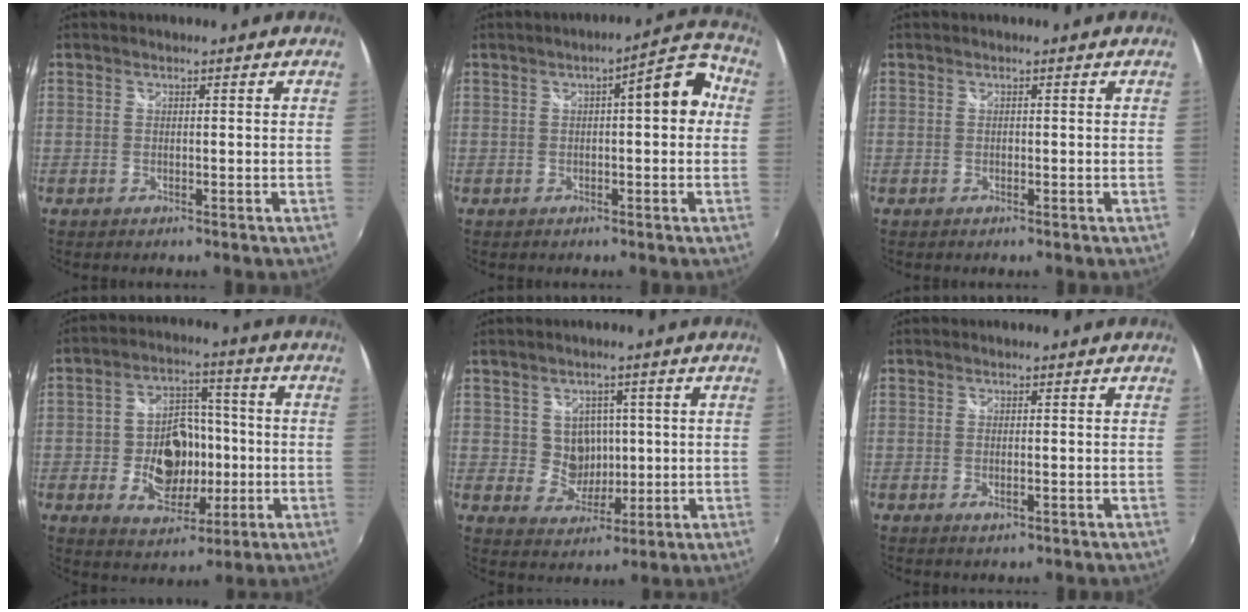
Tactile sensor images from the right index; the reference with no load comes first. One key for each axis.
{"total": 7.5, "fx": 1.0, "fy": 2.0, "fz": 7.2, "tx": -0.095, "ty": 0.027, "tz": 0.018}
{"total": 0.0}
{"total": 13.4, "fx": -3.0, "fy": 9.3, "fz": 9.2, "tx": -0.181, "ty": 0.017, "tz": -0.038}
{"total": 5.9, "fx": 0.9, "fy": 5.5, "fz": 1.8, "tx": -0.034, "ty": 0.007, "tz": 0.024}
{"total": 1.7, "fx": -0.5, "fy": 0.5, "fz": 1.5, "tx": -0.029, "ty": -0.005, "tz": -0.008}